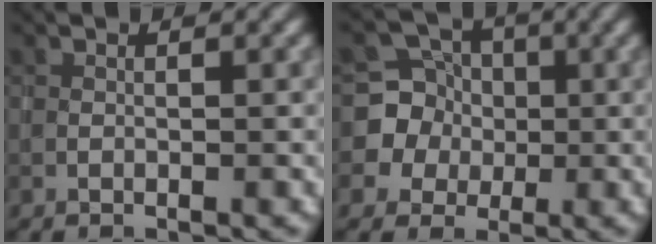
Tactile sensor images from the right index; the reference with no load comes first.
{"total": 5.8, "force": [-0.4, 5.7, 0.8], "torque": [-0.006, 0.024, -0.030]}